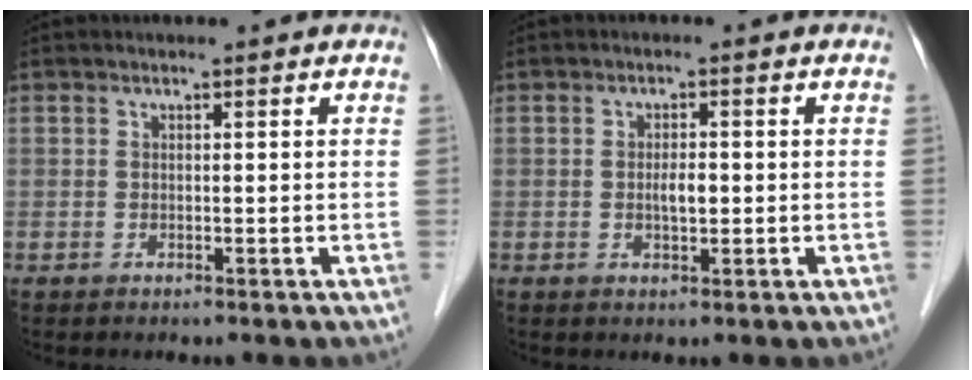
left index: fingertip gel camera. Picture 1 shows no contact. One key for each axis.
{"total": 2.3, "fx": -0.2, "fy": 0.7, "fz": 2.2, "tx": -0.041, "ty": 0.001, "tz": -0.001}